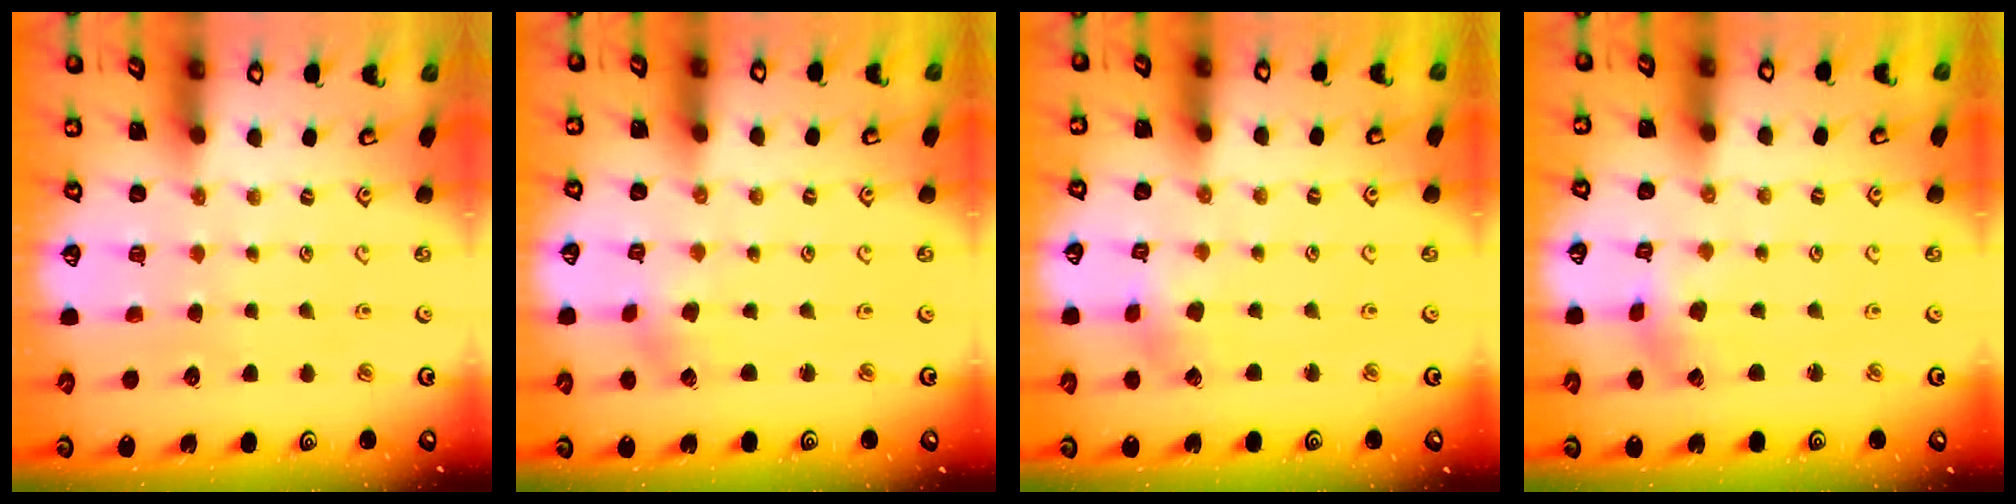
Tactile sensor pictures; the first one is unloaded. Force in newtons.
{"total": 0.6, "press": 0.6, "slide": 0.1}
{"total": 2.6, "press": 2.6, "slide": 0.3}
{"total": 1.5, "press": 1.5, "slide": 0.3}